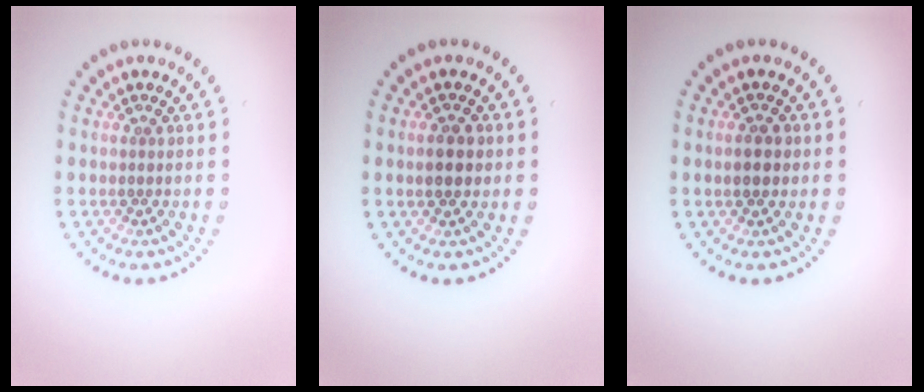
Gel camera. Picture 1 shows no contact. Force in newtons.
{"total": 2.4, "press": 2.4, "slide": 0.1}
{"total": 1.7, "press": 1.7, "slide": 0.3}